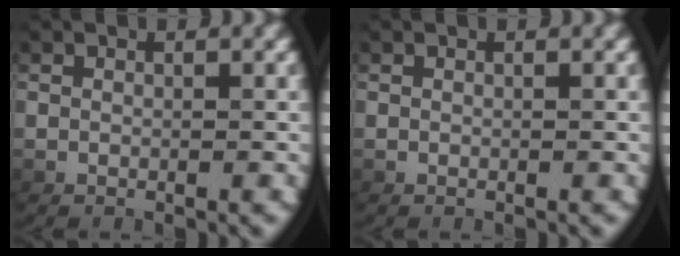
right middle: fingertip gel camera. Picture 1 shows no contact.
{"total": 0.0}